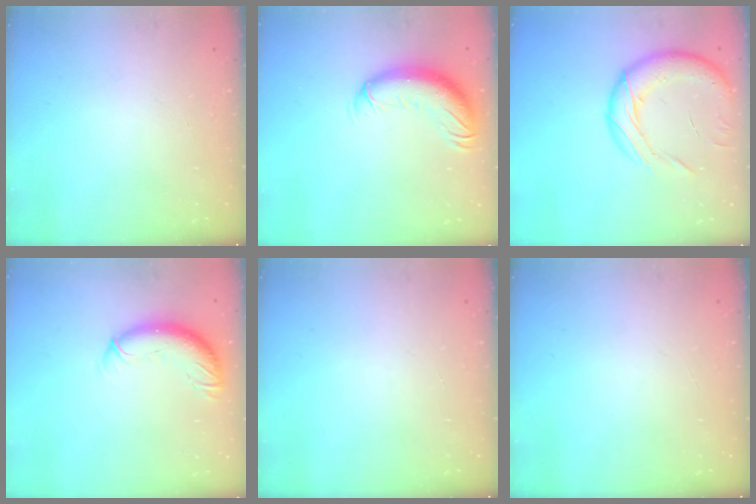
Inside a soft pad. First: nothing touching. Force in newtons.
{"total": 11.5, "press": 11.2, "slide": 2.9}
{"total": 18.0, "press": 17.7, "slide": 3.4}
{"total": 10.8, "press": 10.4, "slide": 2.9}
{"total": 0.0}
{"total": 0.0}